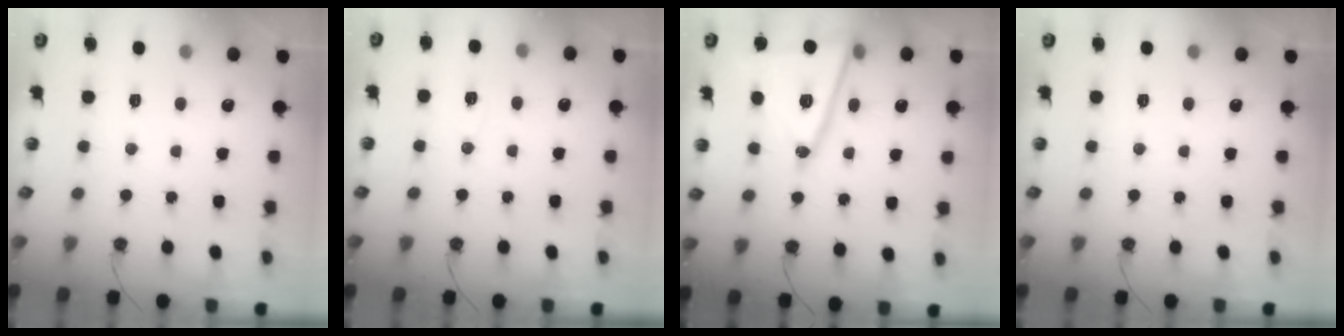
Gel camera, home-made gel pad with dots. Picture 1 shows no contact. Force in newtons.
{"total": 4.7, "press": 4.5, "slide": 1.6}
{"total": 16.3, "press": 16.3, "slide": 1.2}
{"total": 0.0}